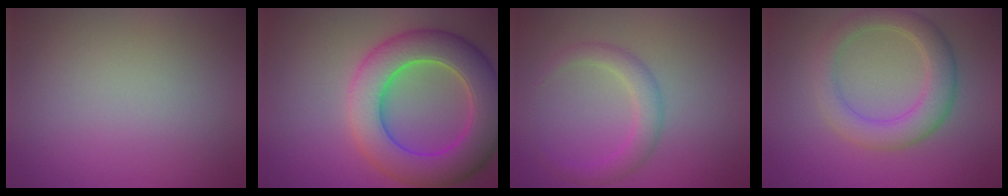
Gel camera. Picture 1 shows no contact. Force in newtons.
{"total": 9.5, "press": 9.5, "slide": 0.5}
{"total": 2.6, "press": 2.6, "slide": 0.0}
{"total": 4.3, "press": 4.3, "slide": 0.2}